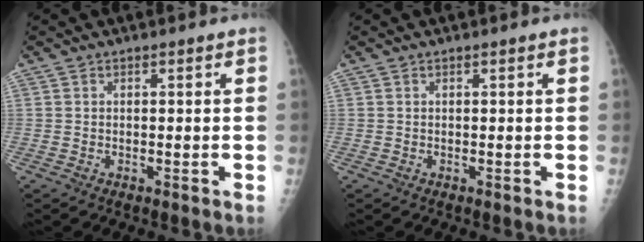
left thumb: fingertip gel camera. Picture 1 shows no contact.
{"total": 0.0}